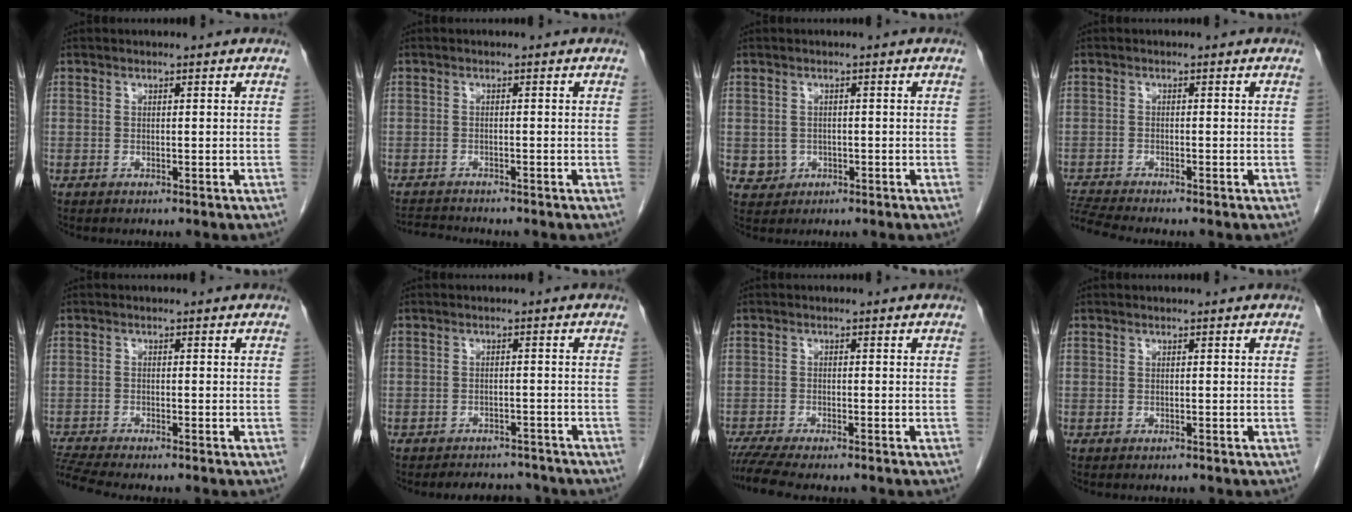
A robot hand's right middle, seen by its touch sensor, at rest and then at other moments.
{"total": 3.0, "force": [-3.0, -0.1, 0.3], "torque": [-0.006, -0.017, -0.052]}
{"total": 2.3, "force": [-0.4, 2.2, 0.4], "torque": [-0.003, 0.005, 0.001]}
{"total": 4.4, "force": [-4.1, -1.1, 0.9], "torque": [-0.026, -0.018, -0.077]}
{"total": 4.2, "force": [-3.8, -1.1, 1.2], "torque": [-0.034, -0.015, -0.073]}
{"total": 5.4, "force": [-5.1, 1.9, 0.5], "torque": [0.000, 0.004, -0.065]}
{"total": 4.8, "force": [-4.2, -0.4, 2.3], "torque": [-0.041, -0.014, -0.073]}
{"total": 0.0}